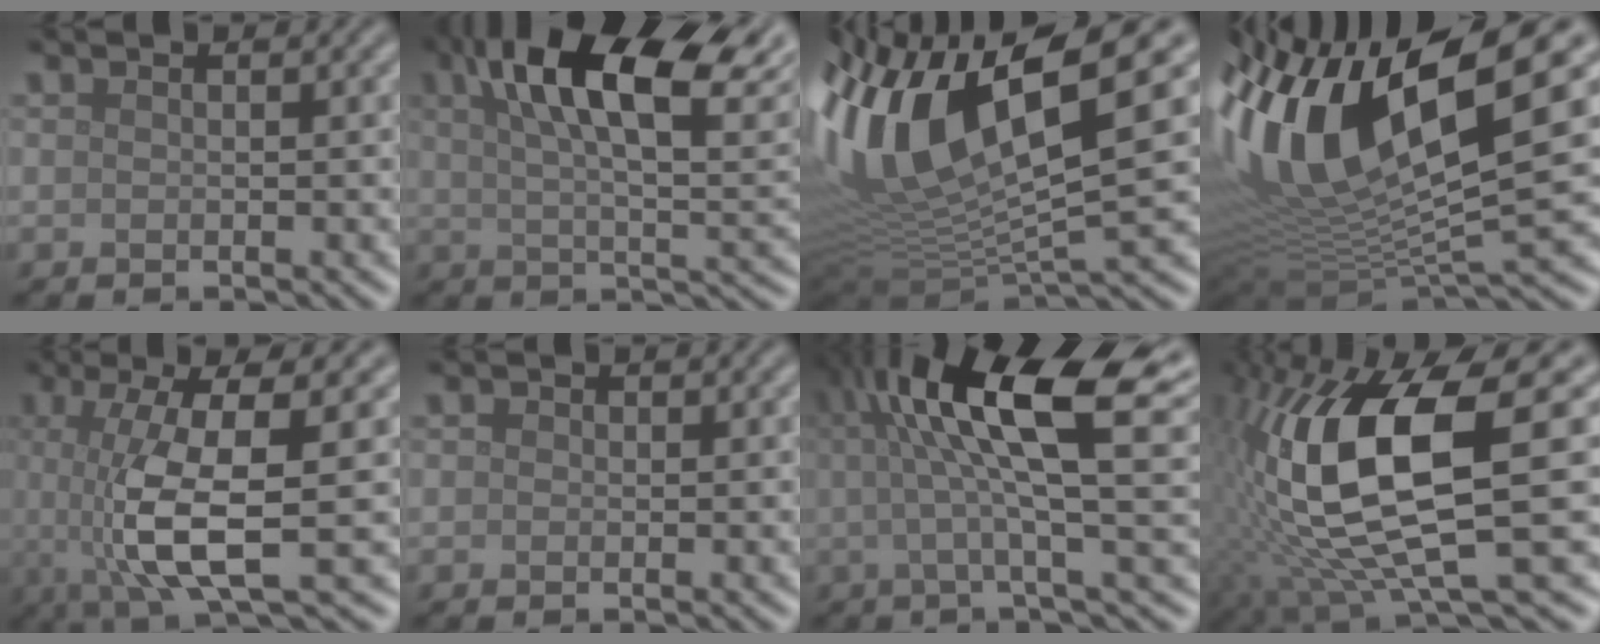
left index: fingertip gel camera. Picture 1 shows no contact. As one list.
[{"total": 13.9, "force": [6.3, 4.7, 11.4], "torque": [-0.165, 0.024, 0.094]}, {"total": 13.9, "force": [4.0, 5.2, 12.3], "torque": [-0.254, 0.007, 0.073]}, {"total": 15.5, "force": [4.5, 6.2, 13.4], "torque": [-0.280, 0.010, 0.076]}, {"total": 8.9, "force": [-0.3, 2.4, 8.5], "torque": [-0.147, -0.001, -0.006]}, {"total": 0.5, "force": [0.0, 0.5, 0.2], "torque": [-0.001, -0.005, -0.003]}, {"total": 12.5, "force": [3.6, 2.6, 11.7], "torque": [-0.177, 0.025, 0.058]}, {"total": 13.2, "force": [1.7, 4.2, 12.4], "torque": [-0.252, -0.016, 0.040]}]